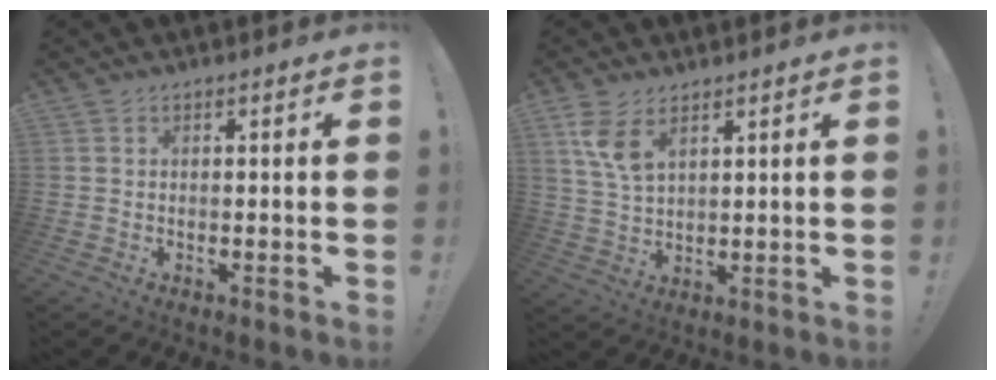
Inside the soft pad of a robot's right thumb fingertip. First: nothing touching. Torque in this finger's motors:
{"motor_torque": [0.23, 0.29, 0.25, 0.15, 0.10]}